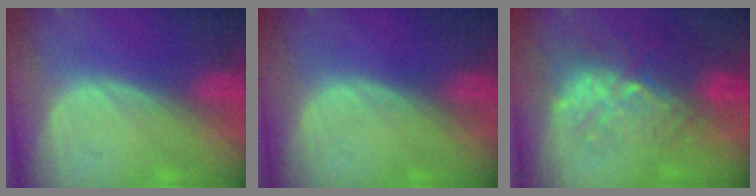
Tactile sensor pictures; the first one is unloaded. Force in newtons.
{"total": 0.0}
{"total": 9.1, "press": 8.4, "slide": 3.4}